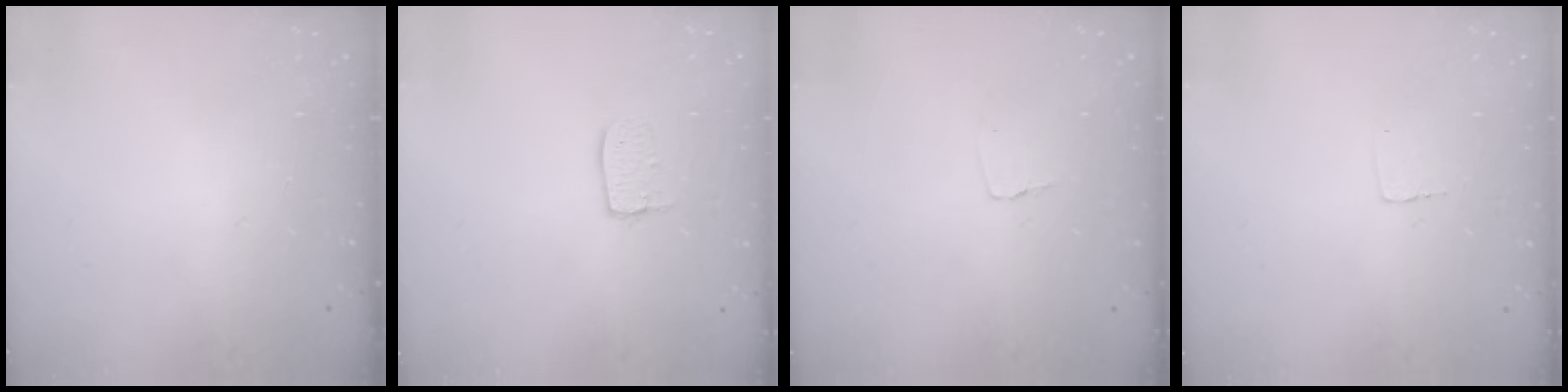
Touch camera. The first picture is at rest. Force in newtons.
{"total": 6.0, "press": 6.0, "slide": 0.3}
{"total": 2.6, "press": 2.6, "slide": 0.2}
{"total": 2.3, "press": 2.3, "slide": 0.1}